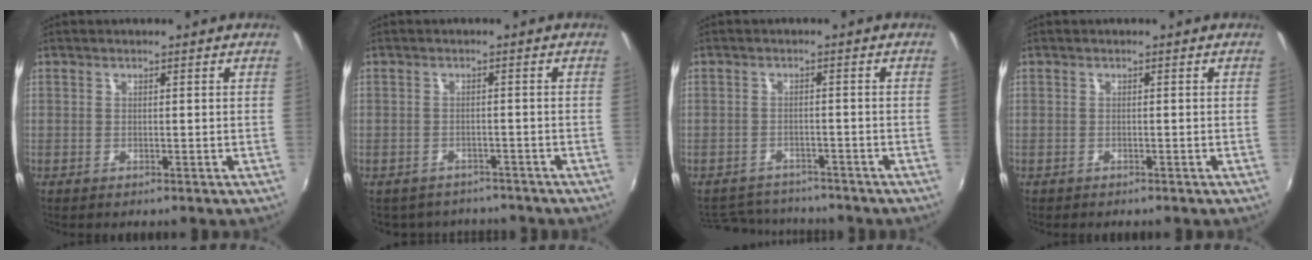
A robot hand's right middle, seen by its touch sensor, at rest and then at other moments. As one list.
[{"total": 6.8, "force": [-5.9, 3.1, 1.4], "torque": [-0.037, -0.011, -0.082]}, {"total": 8.4, "force": [-7.8, 2.8, 1.7], "torque": [-0.050, 0.008, -0.117]}, {"total": 0.7, "force": [-0.6, 0.4, 0.1], "torque": [-0.006, -0.001, -0.009]}]